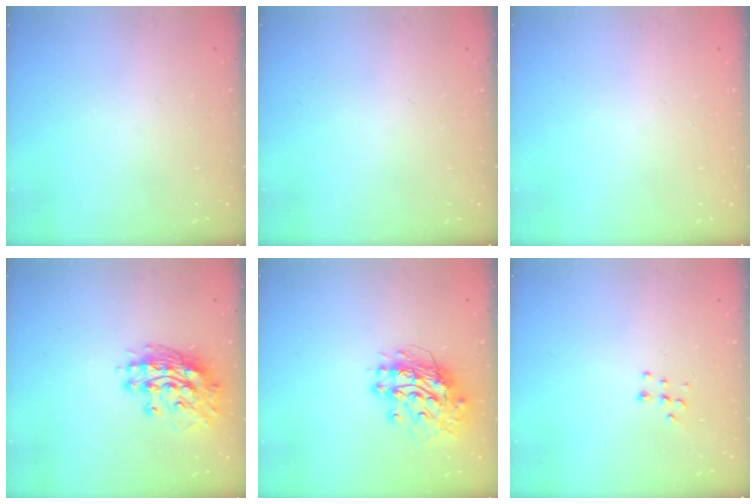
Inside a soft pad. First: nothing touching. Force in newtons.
{"total": 0.0}
{"total": 0.6, "press": 0.0, "slide": 0.6}
{"total": 13.6, "press": 13.5, "slide": 1.1}
{"total": 13.6, "press": 13.6, "slide": 1.4}
{"total": 6.2, "press": 6.1, "slide": 0.7}